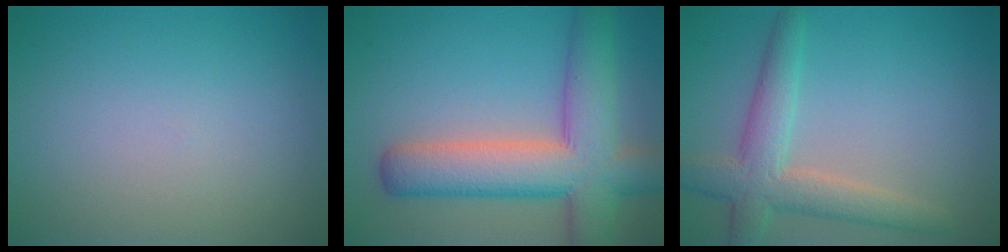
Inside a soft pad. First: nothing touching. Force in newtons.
{"total": 9.4, "press": 9.4, "slide": 0.4}
{"total": 4.7, "press": 4.7, "slide": 0.4}